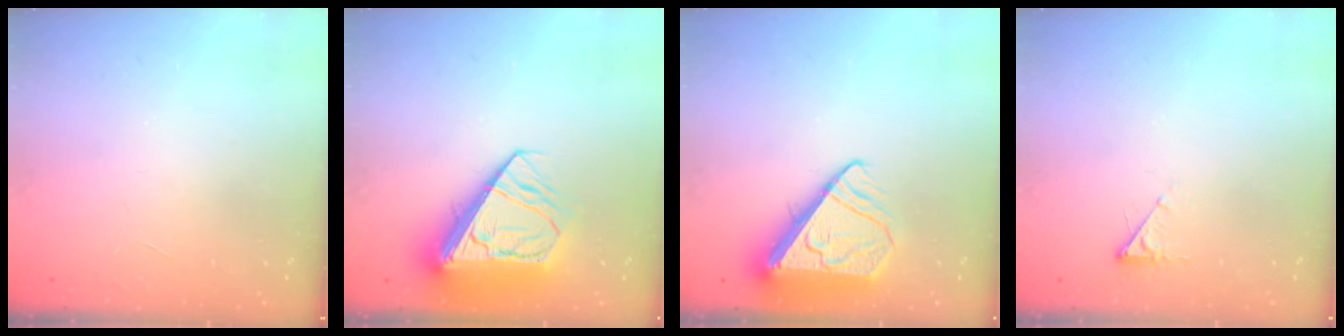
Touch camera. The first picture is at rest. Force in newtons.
{"total": 14.7, "press": 14.5, "slide": 2.1}
{"total": 7.8, "press": 7.8, "slide": 0.9}
{"total": 2.6, "press": 2.6, "slide": 0.4}